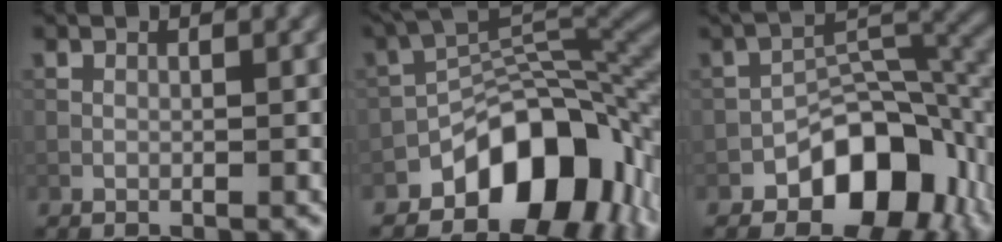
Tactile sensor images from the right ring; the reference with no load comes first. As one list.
[{"total": 10.9, "force": [-5.6, 6.0, 7.1], "torque": [-0.080, 0.012, -0.102]}, {"total": 9.4, "force": [-4.4, 5.6, 6.2], "torque": [-0.066, 0.007, -0.078]}]